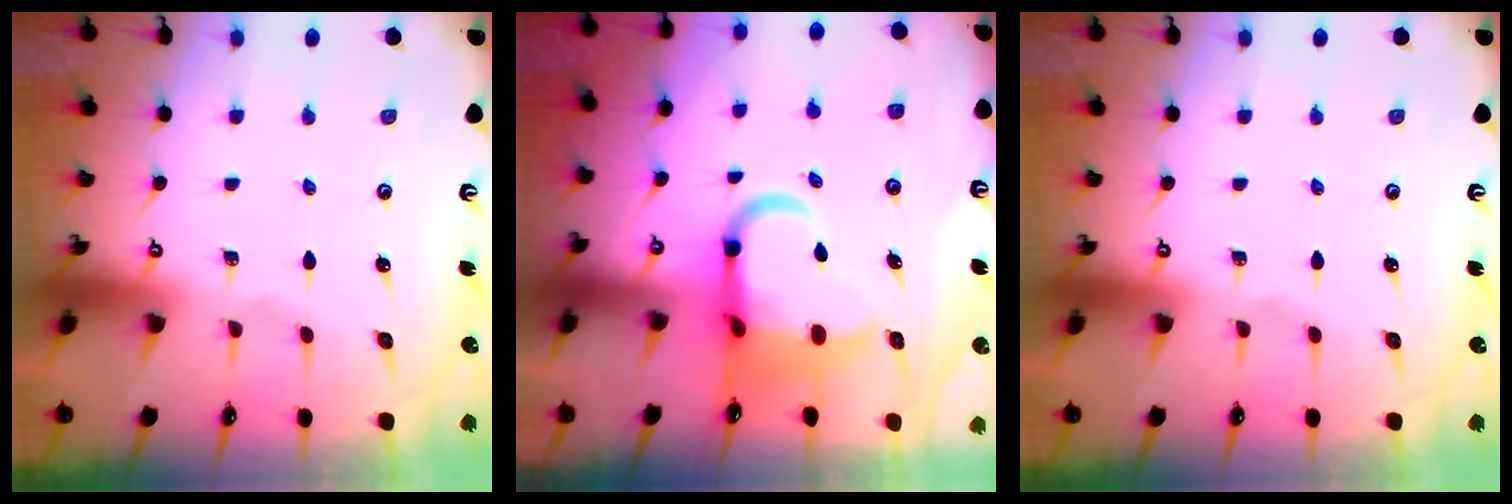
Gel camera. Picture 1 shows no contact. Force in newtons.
{"total": 8.7, "press": 8.5, "slide": 1.8}
{"total": 0.0}